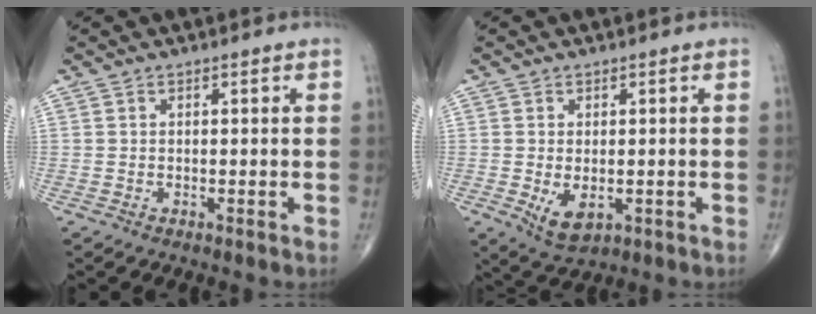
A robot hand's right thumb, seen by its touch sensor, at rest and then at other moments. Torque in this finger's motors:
{"motor_torque": [-0.33, 0.49, 0.19, 0.13, 0.08]}